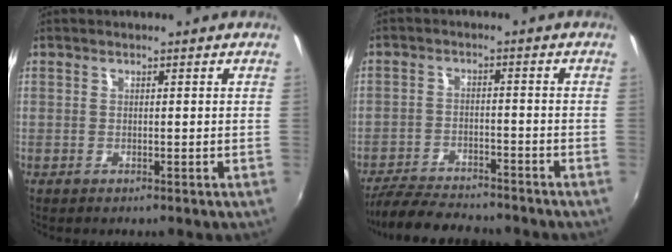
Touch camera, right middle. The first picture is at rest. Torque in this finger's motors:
{"motor_torque": [1.01, -1.13, 0.19, 0.09]}